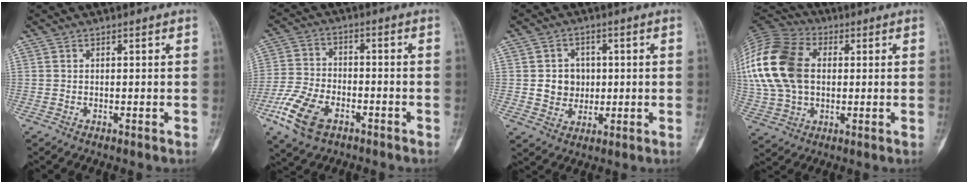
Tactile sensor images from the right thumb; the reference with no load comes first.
{"total": 11.4, "force": [-5.8, 6.5, 7.3], "torque": [-0.147, 0.015, -0.111]}
{"total": 6.4, "force": [0.3, 5.8, 2.8], "torque": [-0.014, 0.003, 0.008]}
{"total": 21.8, "force": [2.8, 14.9, 15.7], "torque": [-0.345, 0.011, 0.051]}